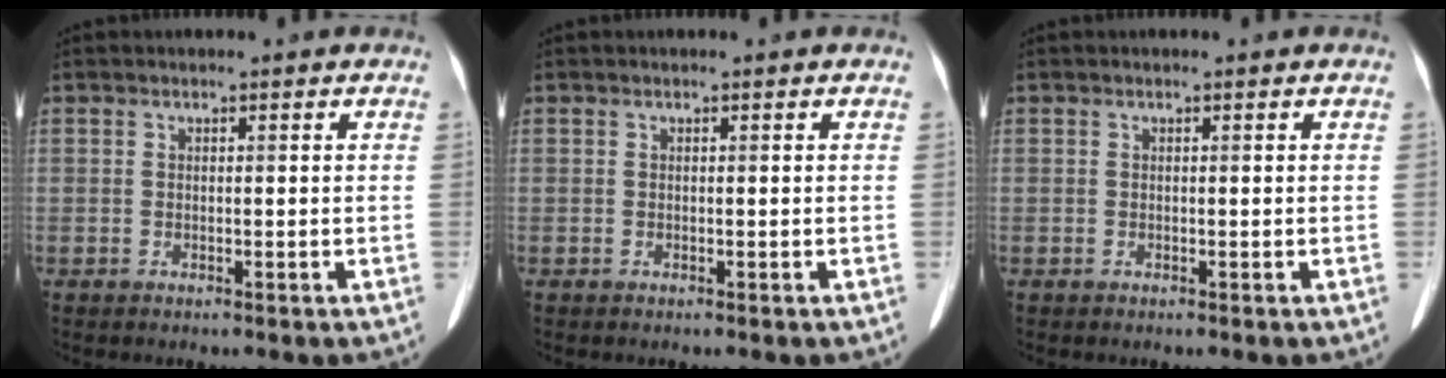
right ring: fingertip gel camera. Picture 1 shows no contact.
{"total": 0.0}
{"total": 0.0}